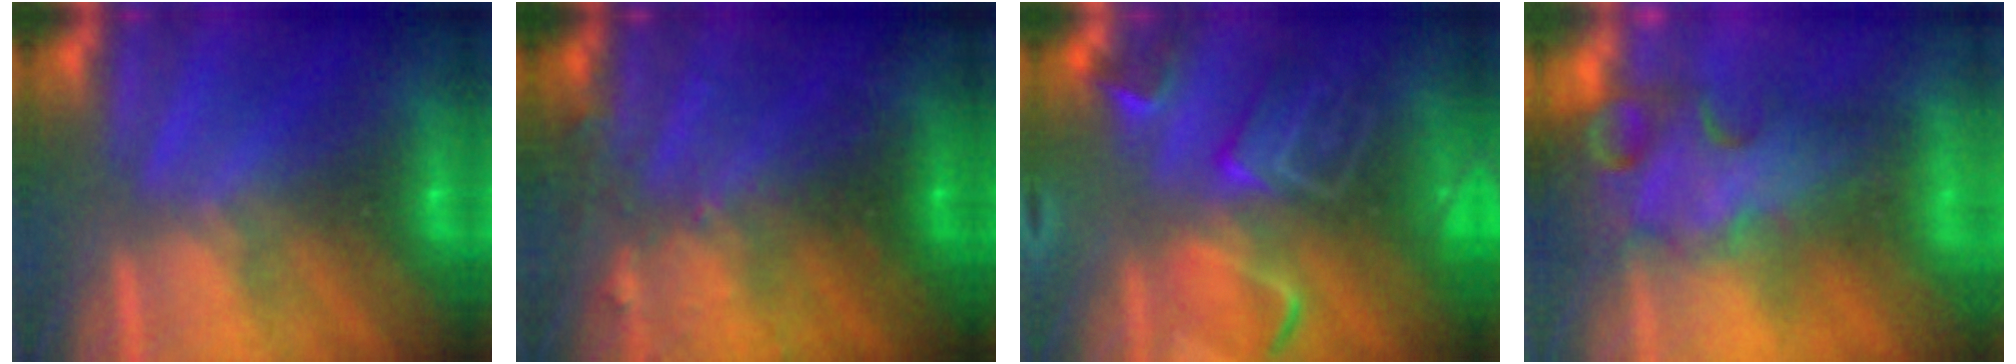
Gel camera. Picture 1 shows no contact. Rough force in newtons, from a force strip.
{"total": 2.9}
{"total": 8.7}
{"total": 5.9}